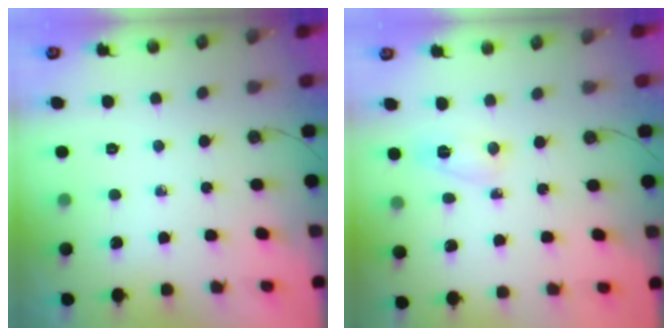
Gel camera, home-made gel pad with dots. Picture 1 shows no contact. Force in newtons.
{"total": 3.1, "press": 3.1, "slide": 0.3}